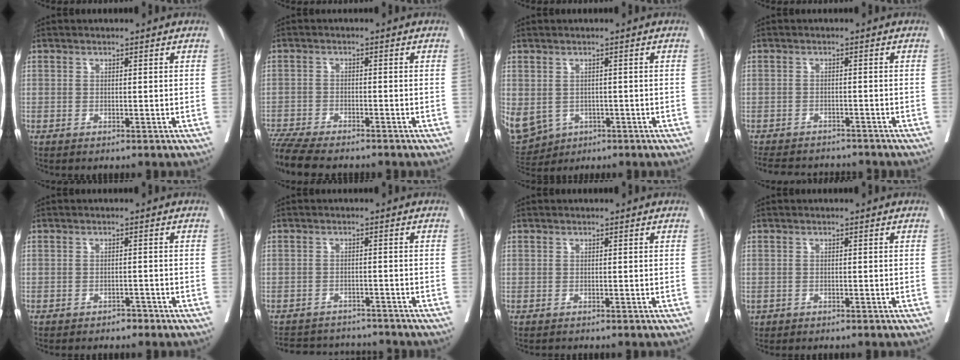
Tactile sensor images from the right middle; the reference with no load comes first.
{"total": 10.7, "force": [-9.4, 1.8, 4.8], "torque": [-0.085, -0.016, -0.150]}
{"total": 22.4, "force": [-7.2, 19.0, 9.4], "torque": [-0.336, -0.018, -0.088]}
{"total": 11.1, "force": [-10.1, 3.4, 3.2], "torque": [-0.067, 0.000, -0.133]}
{"total": 1.3, "force": [-1.1, 0.5, 0.5], "torque": [-0.008, 0.000, -0.014]}
{"total": 8.4, "force": [-7.9, 2.5, 0.9], "torque": [-0.014, 0.010, -0.106]}
{"total": 0.0}
{"total": 0.6, "force": [-0.3, 0.5, 0.2], "torque": [-0.011, 0.000, 0.001]}